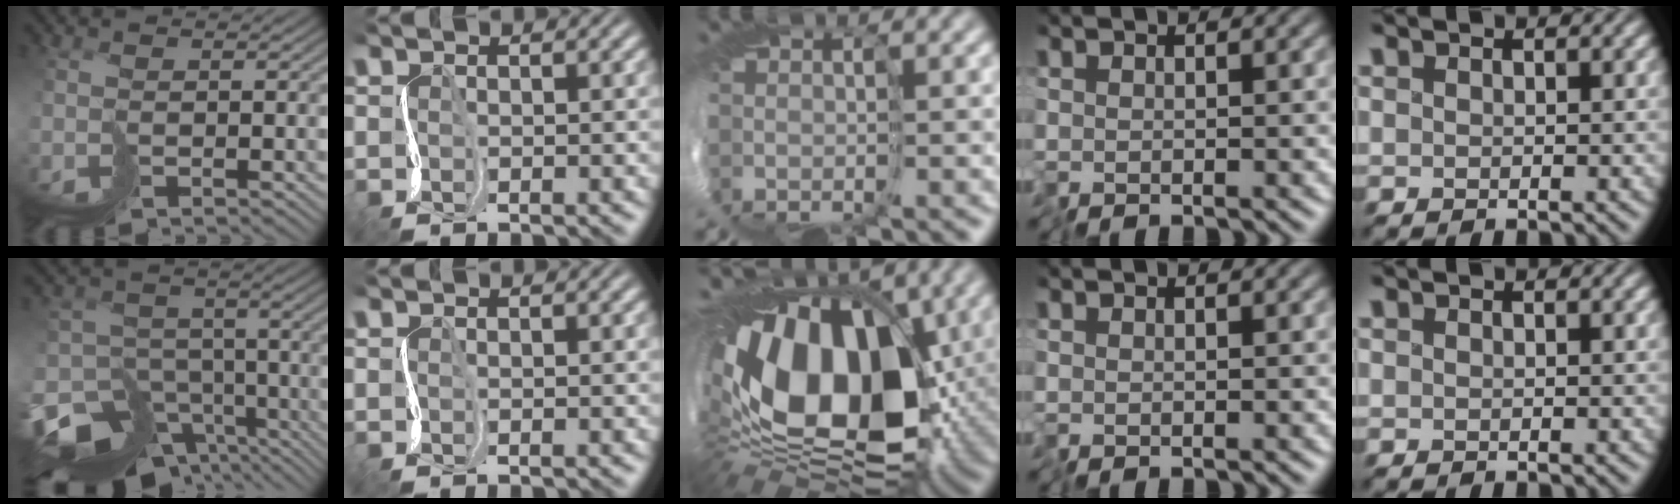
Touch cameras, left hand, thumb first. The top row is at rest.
{"thumb": {"total": 14.1, "force": [-9.0, 8.9, 6.2], "torque": [-0.158, -0.036, -0.120]}, "middle": {"total": 15.7, "force": [2.1, 10.7, 11.3], "torque": [-0.218, -0.007, 0.034]}}